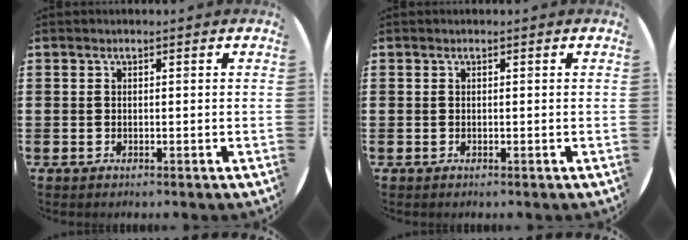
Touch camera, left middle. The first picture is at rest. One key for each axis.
{"total": 0.0}